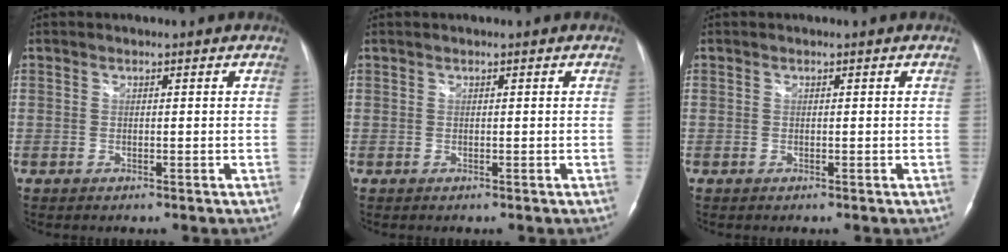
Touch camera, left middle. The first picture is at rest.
{"total": 0.0}
{"total": 0.0}